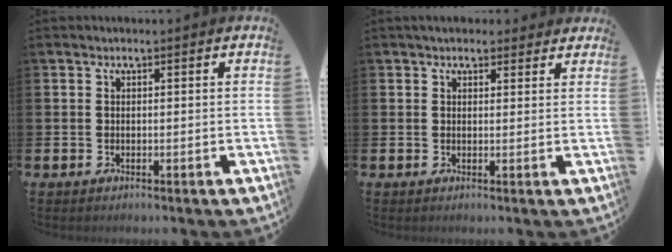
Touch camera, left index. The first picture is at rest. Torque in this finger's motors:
{"motor_torque": [1.01, -1.12, 0.04, 0.06]}